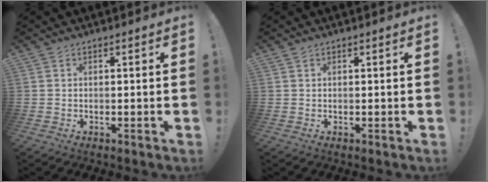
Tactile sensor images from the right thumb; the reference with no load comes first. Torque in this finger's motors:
{"motor_torque": [-0.09, 0.09, 0.02, -0.02, 0.00]}